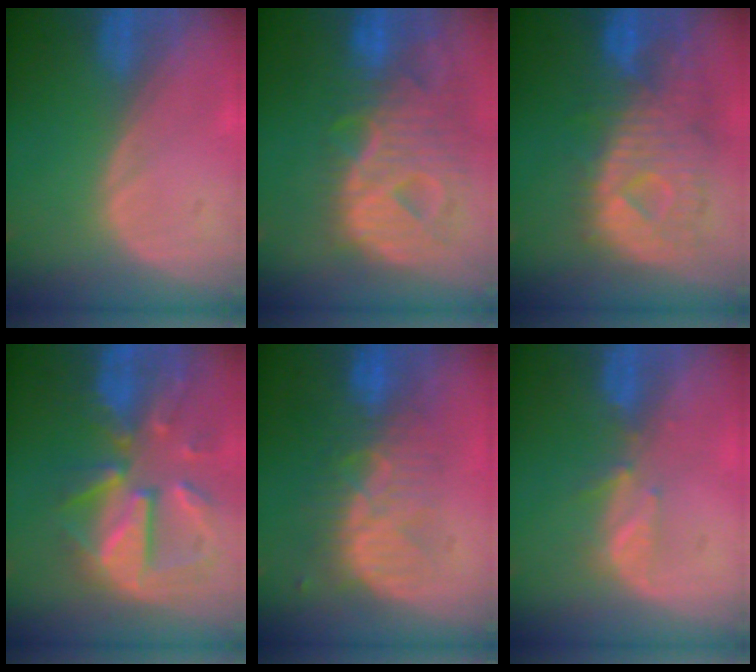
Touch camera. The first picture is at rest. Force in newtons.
{"total": 12.9, "press": 10.9, "slide": 6.9}
{"total": 11.2, "press": 9.8, "slide": 5.4}
{"total": 11.9, "press": 10.4, "slide": 5.8}
{"total": 8.2, "press": 7.8, "slide": 2.5}
{"total": 2.7, "press": 2.6, "slide": 0.8}